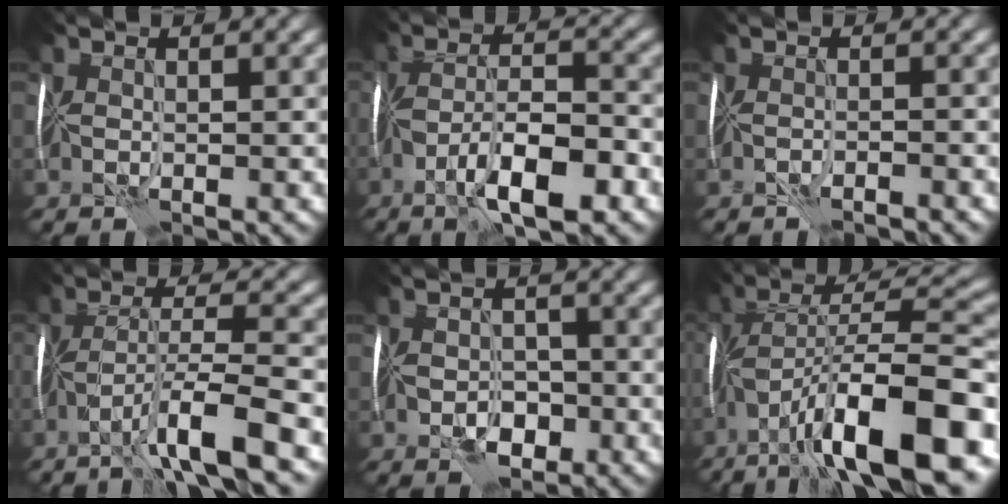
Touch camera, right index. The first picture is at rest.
{"total": 7.4, "force": [-3.8, 2.0, 6.1], "torque": [-0.101, 0.012, -0.075]}
{"total": 1.7, "force": [-1.6, -0.6, -0.2], "torque": [0.006, 0.003, -0.032]}
{"total": 6.4, "force": [-4.1, 0.0, 4.9], "torque": [-0.084, 0.015, -0.083]}
{"total": 2.6, "force": [-1.4, 1.6, 1.5], "torque": [-0.020, 0.003, -0.030]}
{"total": 14.3, "force": [-7.5, 3.7, 11.5], "torque": [-0.181, 0.023, -0.133]}